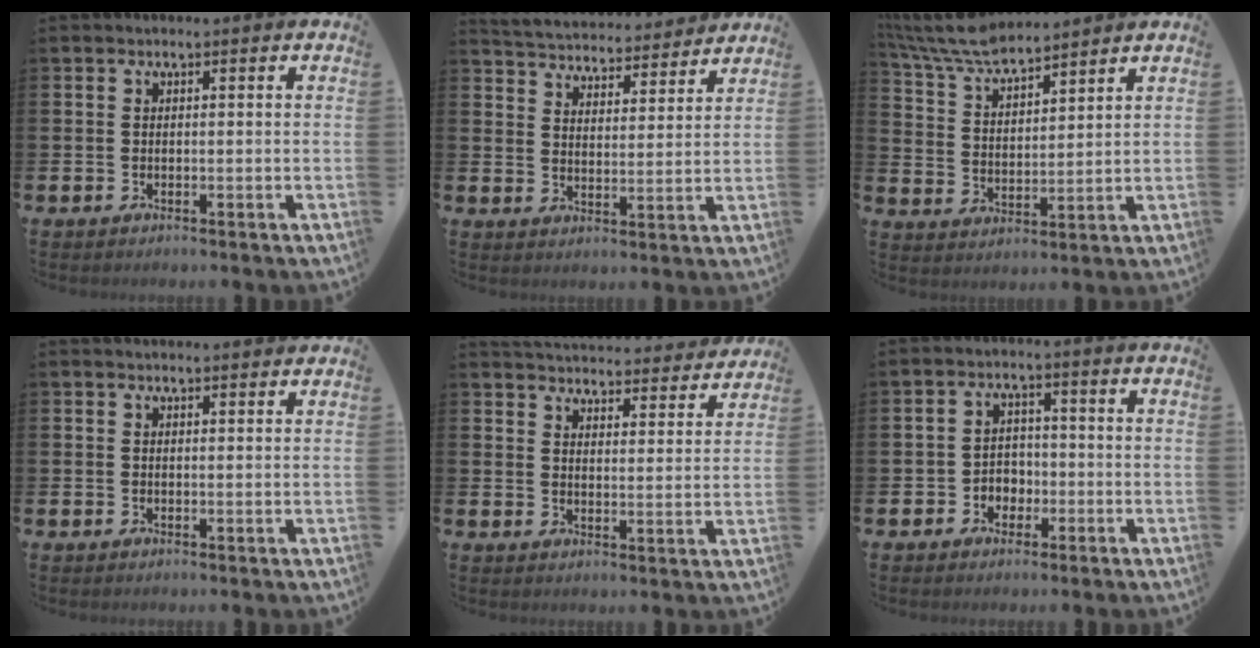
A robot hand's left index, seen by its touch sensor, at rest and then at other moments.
{"total": 4.8, "force": [4.7, 0.9, 0.0], "torque": [-0.021, -0.039, 0.080]}
{"total": 7.1, "force": [6.7, 1.2, 2.0], "torque": [-0.070, -0.033, 0.122]}
{"total": 1.1, "force": [1.1, 0.1, 0.1], "torque": [0.010, -0.005, 0.018]}
{"total": 5.0, "force": [5.0, 0.6, 0.0], "torque": [-0.007, -0.045, 0.084]}
{"total": 2.9, "force": [-1.5, 2.4, 0.8], "torque": [-0.021, 0.005, -0.036]}